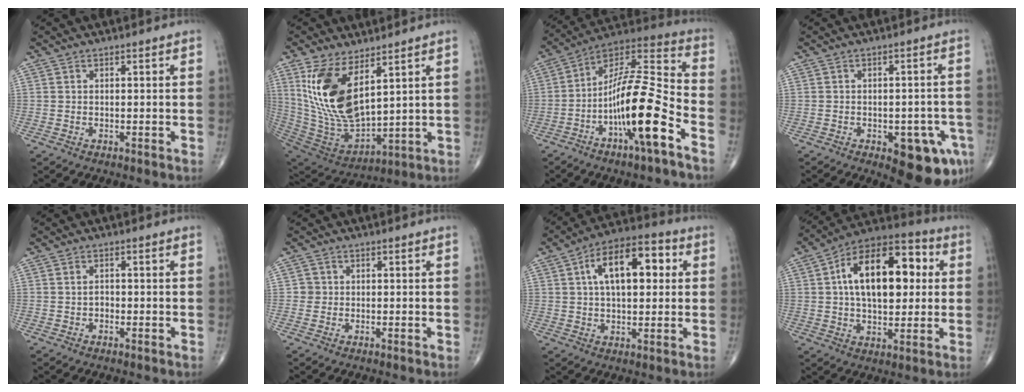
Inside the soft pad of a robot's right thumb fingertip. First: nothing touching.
{"total": 18.1, "force": [7.1, 8.5, 14.3], "torque": [-0.270, -0.038, 0.159]}
{"total": 18.8, "force": [-7.8, 3.6, 16.8], "torque": [-0.314, 0.063, -0.136]}
{"total": 11.3, "force": [-5.0, 4.9, 8.9], "torque": [-0.079, 0.017, -0.054]}
{"total": 1.3, "force": [-0.1, 1.0, 0.8], "torque": [-0.012, 0.003, -0.003]}
{"total": 1.6, "force": [0.0, 1.6, 0.0], "torque": [0.010, 0.005, -0.003]}
{"total": 14.9, "force": [3.6, 7.5, 12.4], "torque": [-0.182, 0.021, 0.052]}
{"total": 20.9, "force": [3.7, 11.3, 17.2], "torque": [-0.245, 0.023, 0.051]}